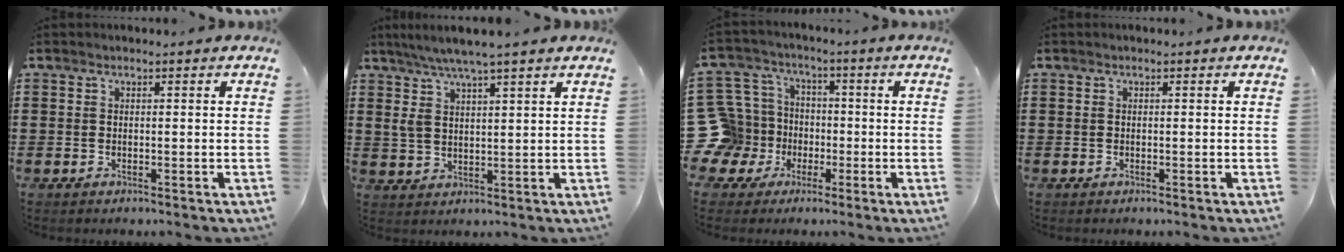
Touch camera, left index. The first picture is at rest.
{"total": 5.6, "force": [3.9, 0.7, 3.9], "torque": [-0.084, -0.005, 0.070]}
{"total": 11.4, "force": [-2.5, 10.6, 3.1], "torque": [-0.130, 0.012, -0.044]}
{"total": 0.0}